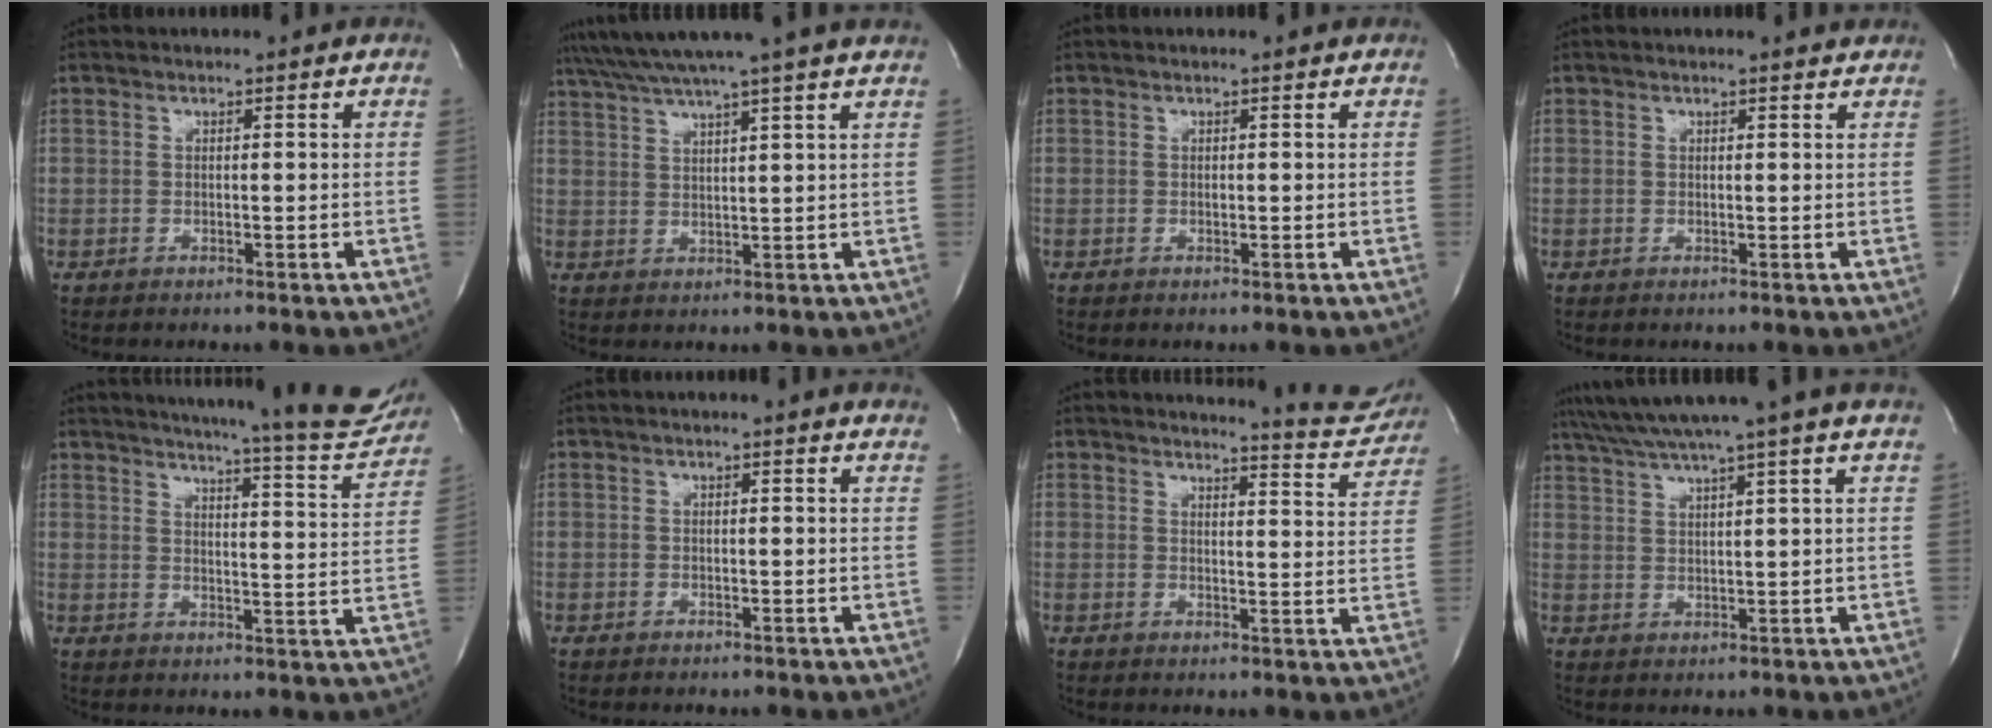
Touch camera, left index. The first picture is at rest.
{"total": 11.1, "force": [9.5, -2.2, 5.4], "torque": [-0.098, 0.007, 0.134]}
{"total": 0.0}
{"total": 1.7, "force": [1.7, 0.0, 0.4], "torque": [-0.014, -0.001, 0.013]}
{"total": 22.1, "force": [20.3, 1.3, 8.6], "torque": [-0.127, -0.073, 0.240]}
{"total": 2.4, "force": [2.1, -0.2, 1.1], "torque": [-0.017, -0.002, 0.011]}
{"total": 9.7, "force": [9.7, 0.4, 1.1], "torque": [-0.008, -0.055, 0.097]}
{"total": 12.0, "force": [10.1, -2.4, 6.0], "torque": [-0.108, 0.003, 0.142]}